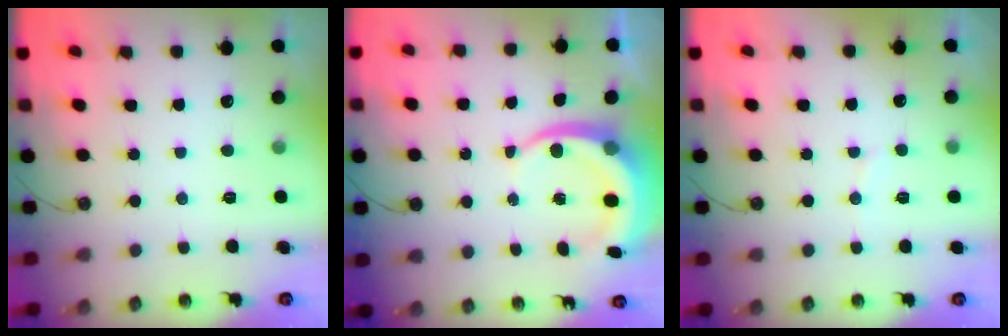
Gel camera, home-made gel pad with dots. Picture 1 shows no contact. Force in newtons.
{"total": 8.6, "press": 8.4, "slide": 1.5}
{"total": 4.0, "press": 4.0, "slide": 0.4}